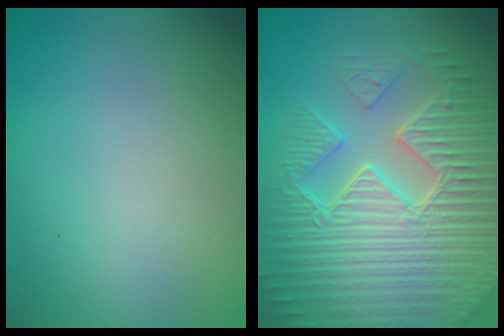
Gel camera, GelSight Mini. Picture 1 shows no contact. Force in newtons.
{"total": 10.0, "press": 6.7, "slide": 7.4}